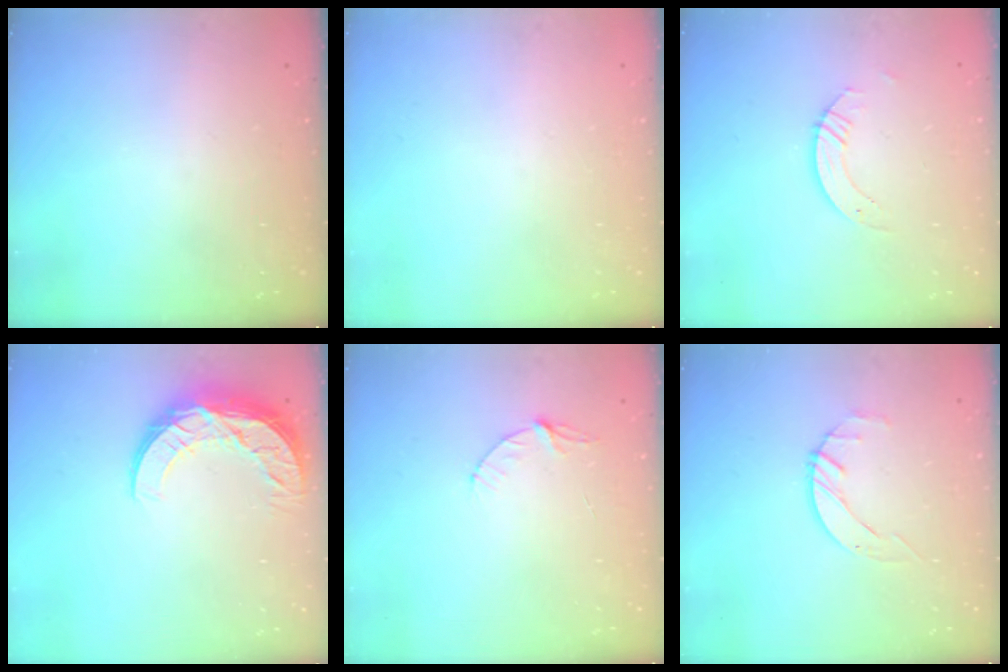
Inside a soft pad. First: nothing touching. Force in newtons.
{"total": 0.0}
{"total": 3.6, "press": 3.6, "slide": 0.3}
{"total": 11.3, "press": 11.2, "slide": 0.9}
{"total": 4.0, "press": 4.0, "slide": 0.4}
{"total": 2.1, "press": 2.0, "slide": 0.3}